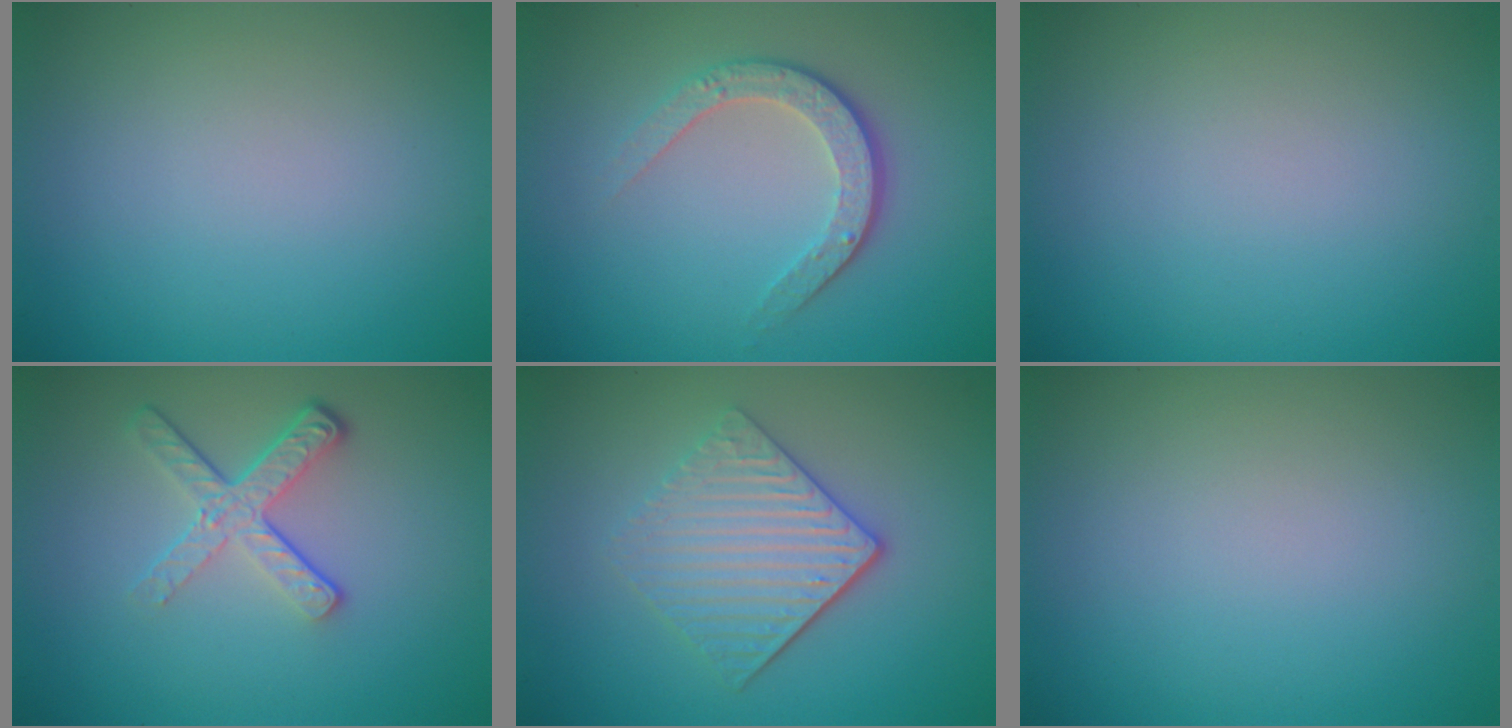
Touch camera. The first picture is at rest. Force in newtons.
{"total": 3.5, "press": 2.6, "slide": 2.3}
{"total": 0.0}
{"total": 3.9, "press": 2.6, "slide": 2.9}
{"total": 4.3, "press": 3.4, "slide": 2.6}
{"total": 0.0}